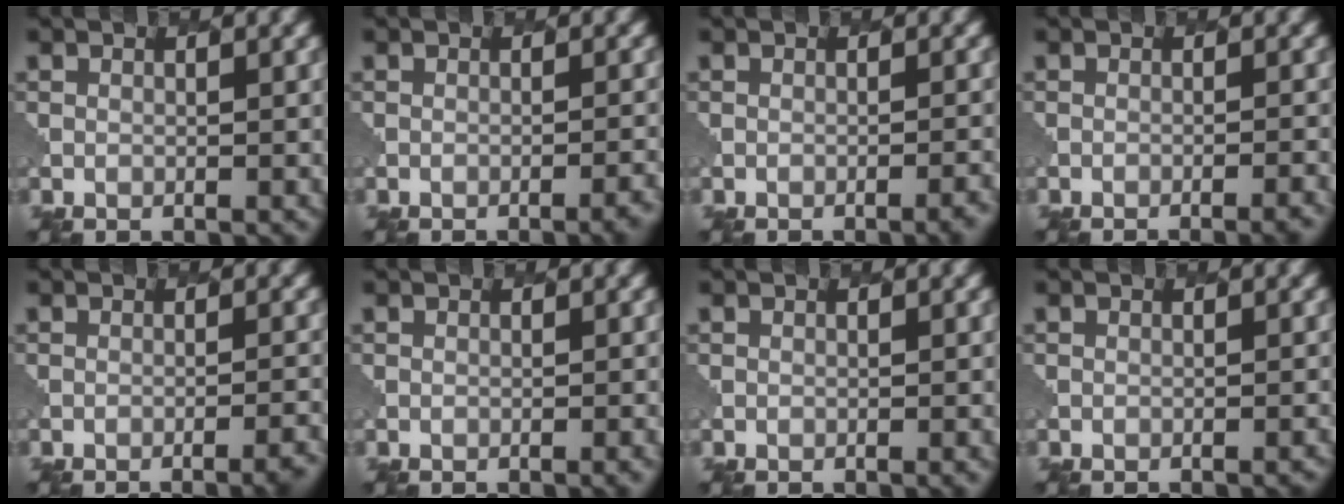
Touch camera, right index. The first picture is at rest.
{"total": 2.5, "force": [-1.5, 0.8, 1.8], "torque": [-0.009, 0.013, -0.021]}
{"total": 2.1, "force": [-1.2, 0.6, 1.6], "torque": [-0.005, 0.011, -0.017]}
{"total": 3.2, "force": [-2.2, 0.9, 2.1], "torque": [-0.012, 0.010, -0.028]}
{"total": 3.7, "force": [-2.6, 1.1, 2.5], "torque": [-0.014, 0.013, -0.030]}
{"total": 0.9, "force": [-0.3, 0.3, 0.8], "torque": [0.000, 0.002, -0.002]}
{"total": 0.6, "force": [-0.1, 0.2, 0.5], "torque": [-0.002, 0.001, 0.001]}
{"total": 1.1, "force": [-0.8, 0.4, 0.7], "torque": [0.009, 0.005, -0.007]}